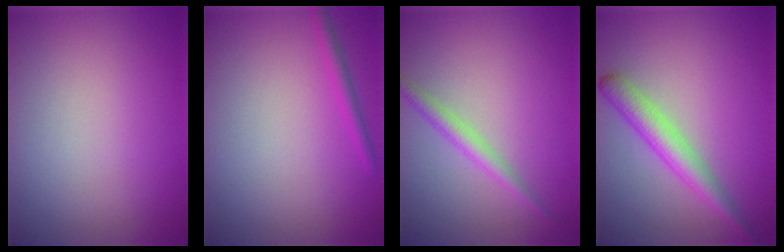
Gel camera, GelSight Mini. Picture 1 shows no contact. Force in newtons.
{"total": 1.3, "press": 1.3, "slide": 0.0}
{"total": 2.0, "press": 2.0, "slide": 0.0}
{"total": 3.5, "press": 3.5, "slide": 0.1}